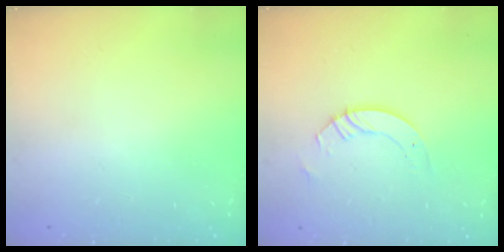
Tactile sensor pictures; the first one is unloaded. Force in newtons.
{"total": 3.5, "press": 3.5, "slide": 0.3}